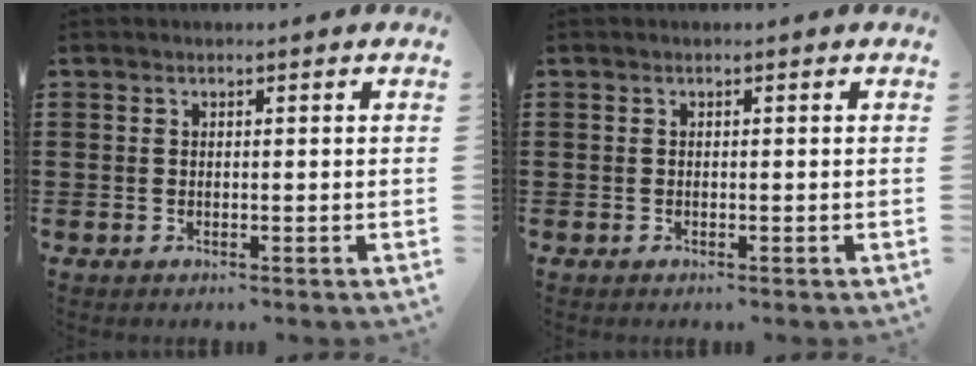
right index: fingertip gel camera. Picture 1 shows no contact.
{"total": 0.0}